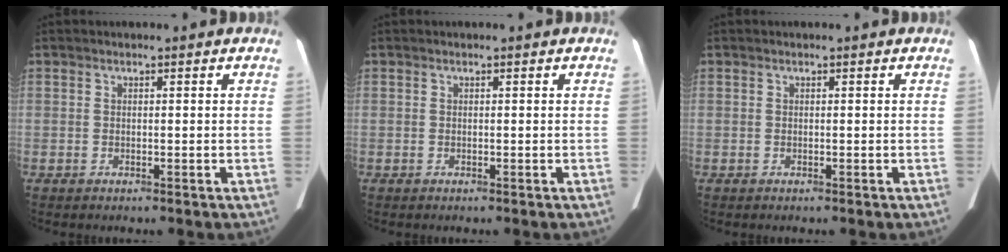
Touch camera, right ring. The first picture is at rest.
{"total": 0.0}
{"total": 0.0}